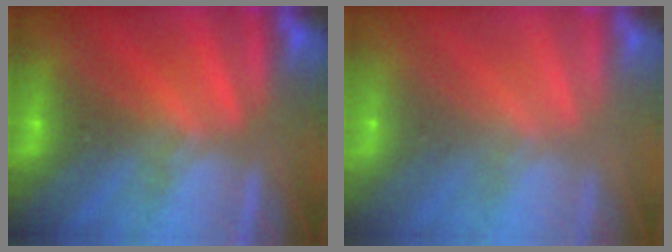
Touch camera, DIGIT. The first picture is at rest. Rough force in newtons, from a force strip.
{"total": 8.9}